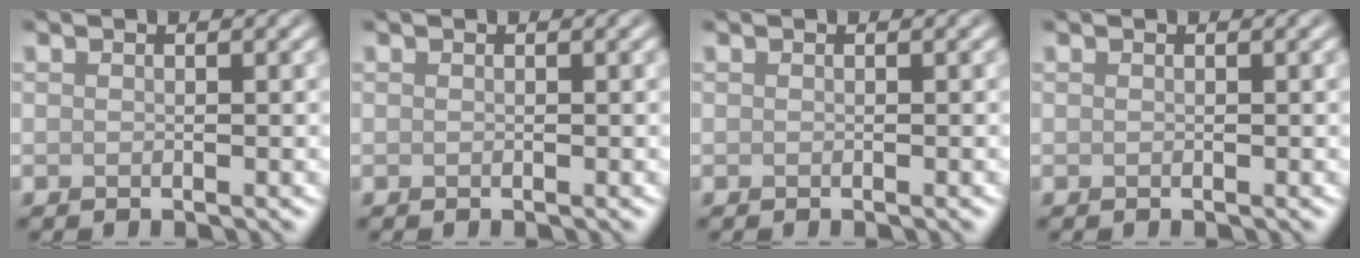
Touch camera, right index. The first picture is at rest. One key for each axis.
{"total": 0.0}
{"total": 0.0}
{"total": 0.0}